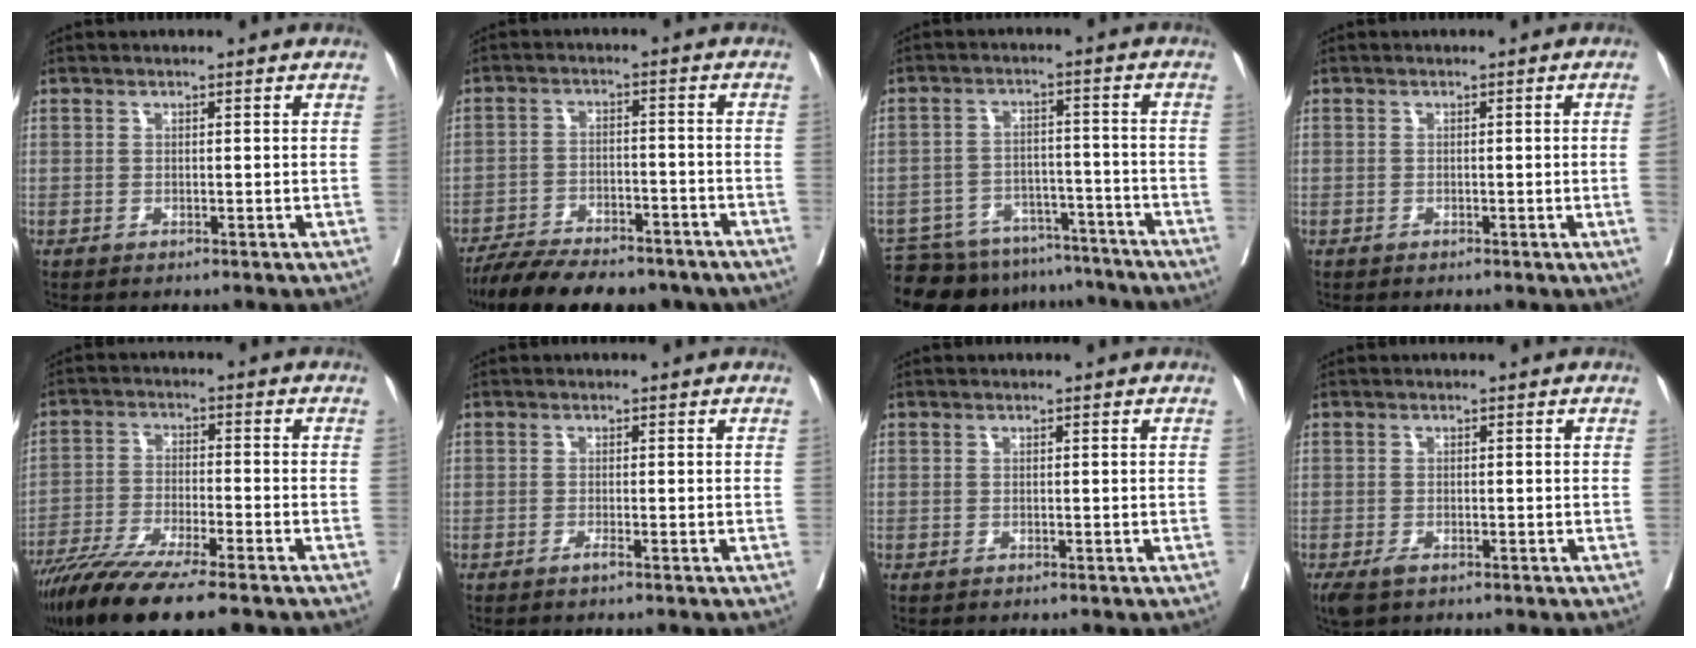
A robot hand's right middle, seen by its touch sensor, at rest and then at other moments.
{"total": 16.9, "force": [-14.0, 5.3, 7.8], "torque": [-0.144, -0.005, -0.204]}
{"total": 14.9, "force": [-13.4, 5.6, 3.3], "torque": [-0.051, 0.011, -0.184]}
{"total": 1.3, "force": [-0.2, -0.4, 1.2], "torque": [-0.013, -0.001, -0.003]}
{"total": 14.4, "force": [-11.0, 1.6, 9.2], "torque": [-0.166, -0.038, -0.184]}
{"total": 0.7, "force": [-0.5, -0.1, 0.5], "torque": [-0.008, 0.000, -0.010]}
{"total": 0.0}
{"total": 3.0, "force": [-1.9, 1.3, 2.0], "torque": [-0.043, -0.009, -0.028]}